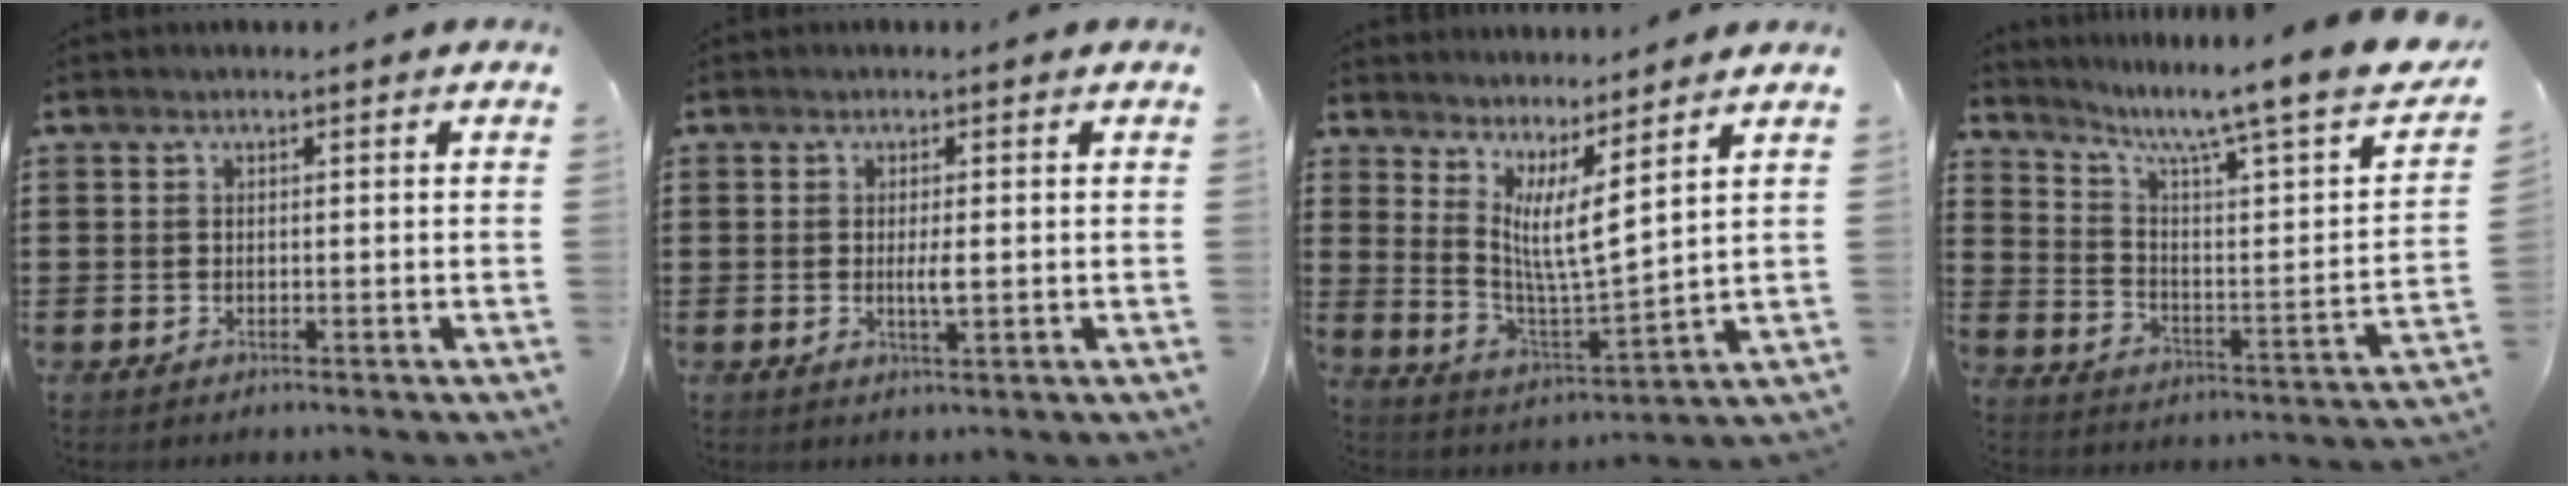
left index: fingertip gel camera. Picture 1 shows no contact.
{"total": 2.4, "force": [0.0, 0.3, 2.3], "torque": [-0.043, -0.005, 0.000]}
{"total": 6.8, "force": [3.9, 0.5, 5.6], "torque": [-0.110, -0.034, 0.065]}
{"total": 8.7, "force": [6.7, 0.2, 5.6], "torque": [-0.117, -0.061, 0.098]}